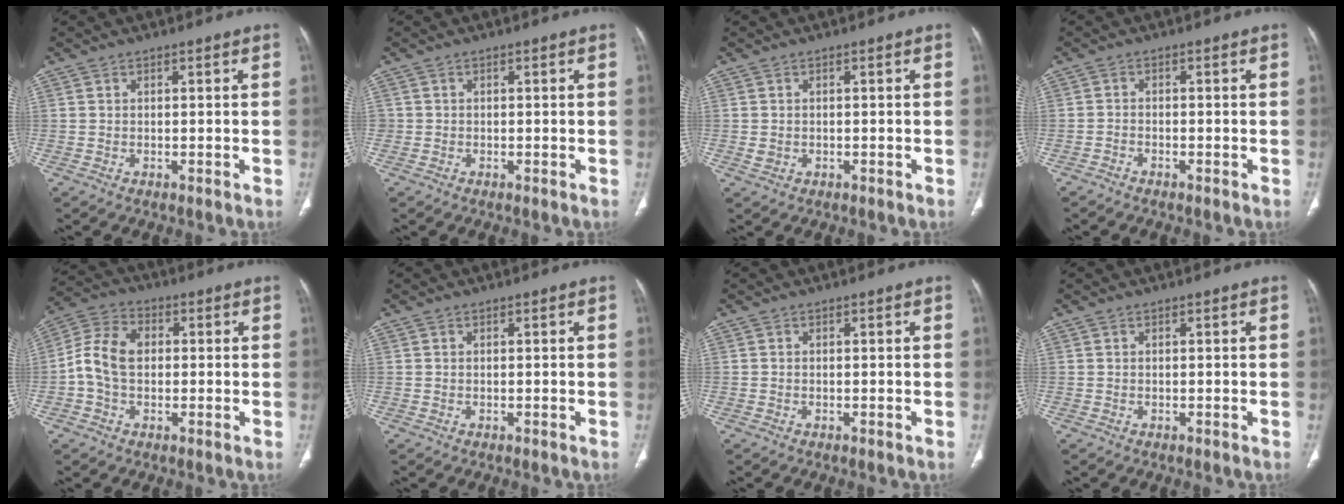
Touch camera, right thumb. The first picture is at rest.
{"total": 0.6, "force": [-0.1, 0.6, 0.0], "torque": [0.006, 0.005, -0.002]}
{"total": 1.4, "force": [-0.3, 1.2, 0.7], "torque": [-0.013, 0.004, -0.001]}
{"total": 1.3, "force": [-1.2, 0.4, 0.5], "torque": [-0.012, 0.009, -0.023]}
{"total": 8.4, "force": [0.0, 5.9, 6.0], "torque": [-0.112, 0.027, -0.009]}
{"total": 0.0}
{"total": 0.0}
{"total": 0.0}